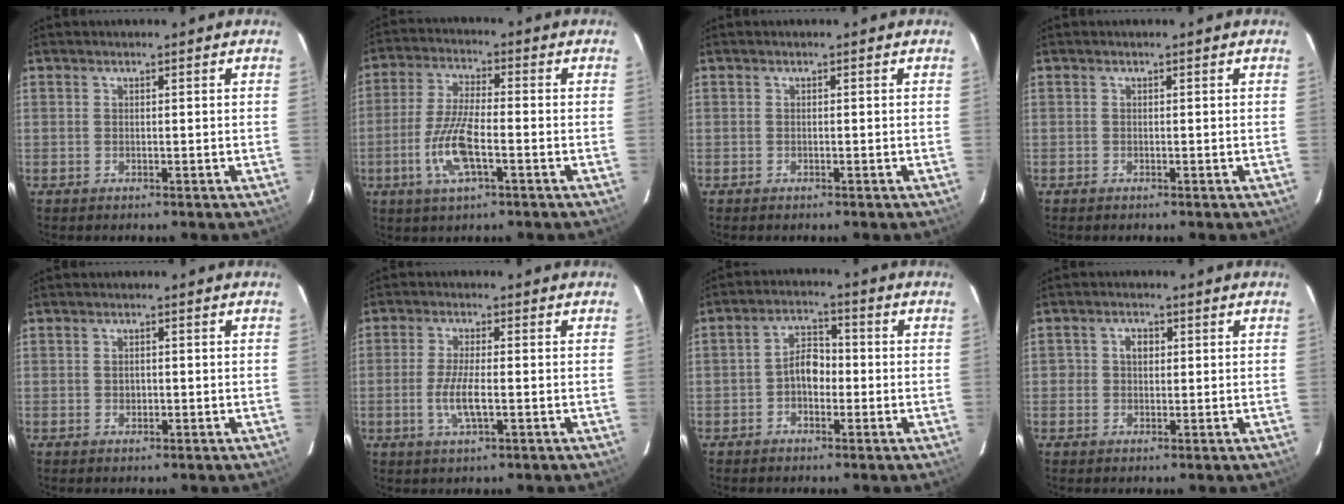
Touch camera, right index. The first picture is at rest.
{"total": 9.8, "force": [-3.5, 2.6, 8.8], "torque": [-0.186, -0.003, -0.070]}
{"total": 0.0}
{"total": 0.0}
{"total": 1.3, "force": [-0.2, 1.1, 0.7], "torque": [-0.010, 0.004, -0.002]}
{"total": 5.8, "force": [-1.4, 1.3, 5.5], "torque": [-0.110, -0.007, -0.028]}
{"total": 4.8, "force": [-1.3, 3.2, 3.4], "torque": [-0.058, 0.018, -0.021]}
{"total": 2.6, "force": [0.1, 2.3, 1.2], "torque": [-0.018, 0.008, 0.001]}